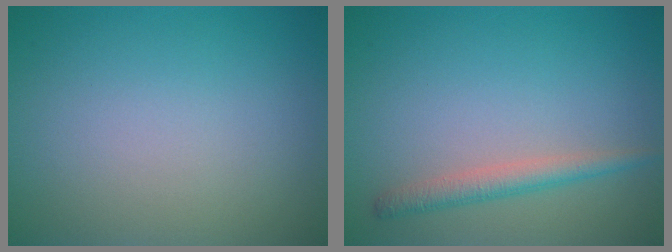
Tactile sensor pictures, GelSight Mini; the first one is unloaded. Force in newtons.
{"total": 2.1, "press": 2.1, "slide": 0.1}